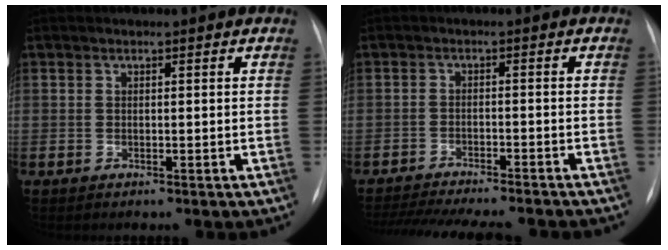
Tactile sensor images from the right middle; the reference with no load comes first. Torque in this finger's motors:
{"motor_torque": [1.05, -1.09, 0.15, 0.06]}